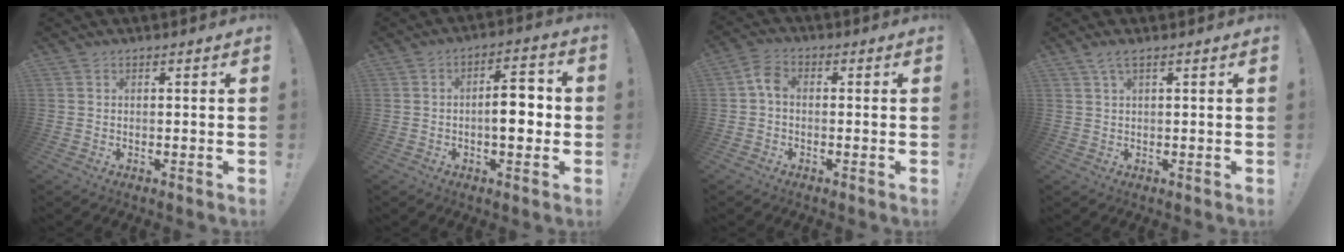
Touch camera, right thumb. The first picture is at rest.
{"total": 9.6, "force": [-1.2, 4.1, 8.6], "torque": [-0.112, 0.011, -0.025]}
{"total": 4.6, "force": [-0.2, 3.0, 3.5], "torque": [-0.070, 0.013, -0.002]}
{"total": 2.7, "force": [1.4, 0.3, 2.2], "torque": [-0.046, -0.002, 0.025]}